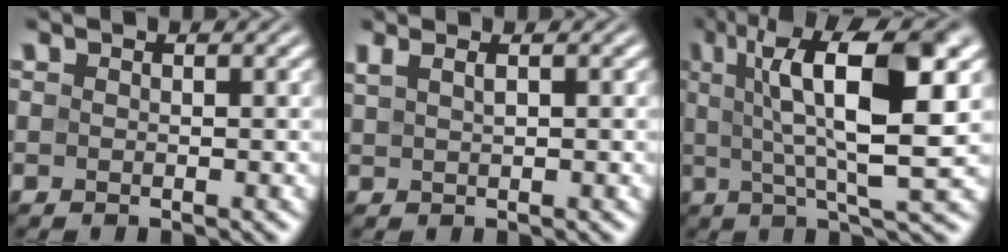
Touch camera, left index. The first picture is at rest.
{"total": 1.7, "force": [1.0, 0.6, 1.3], "torque": [-0.023, 0.000, 0.018]}
{"total": 13.0, "force": [3.6, 3.6, 11.9], "torque": [-0.183, 0.015, 0.054]}